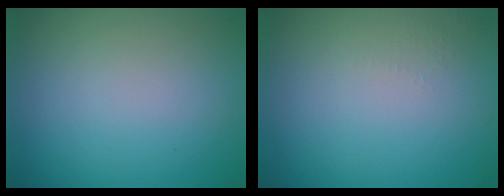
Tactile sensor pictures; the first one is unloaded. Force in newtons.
{"total": 0.6, "press": 0.6, "slide": 0.3}